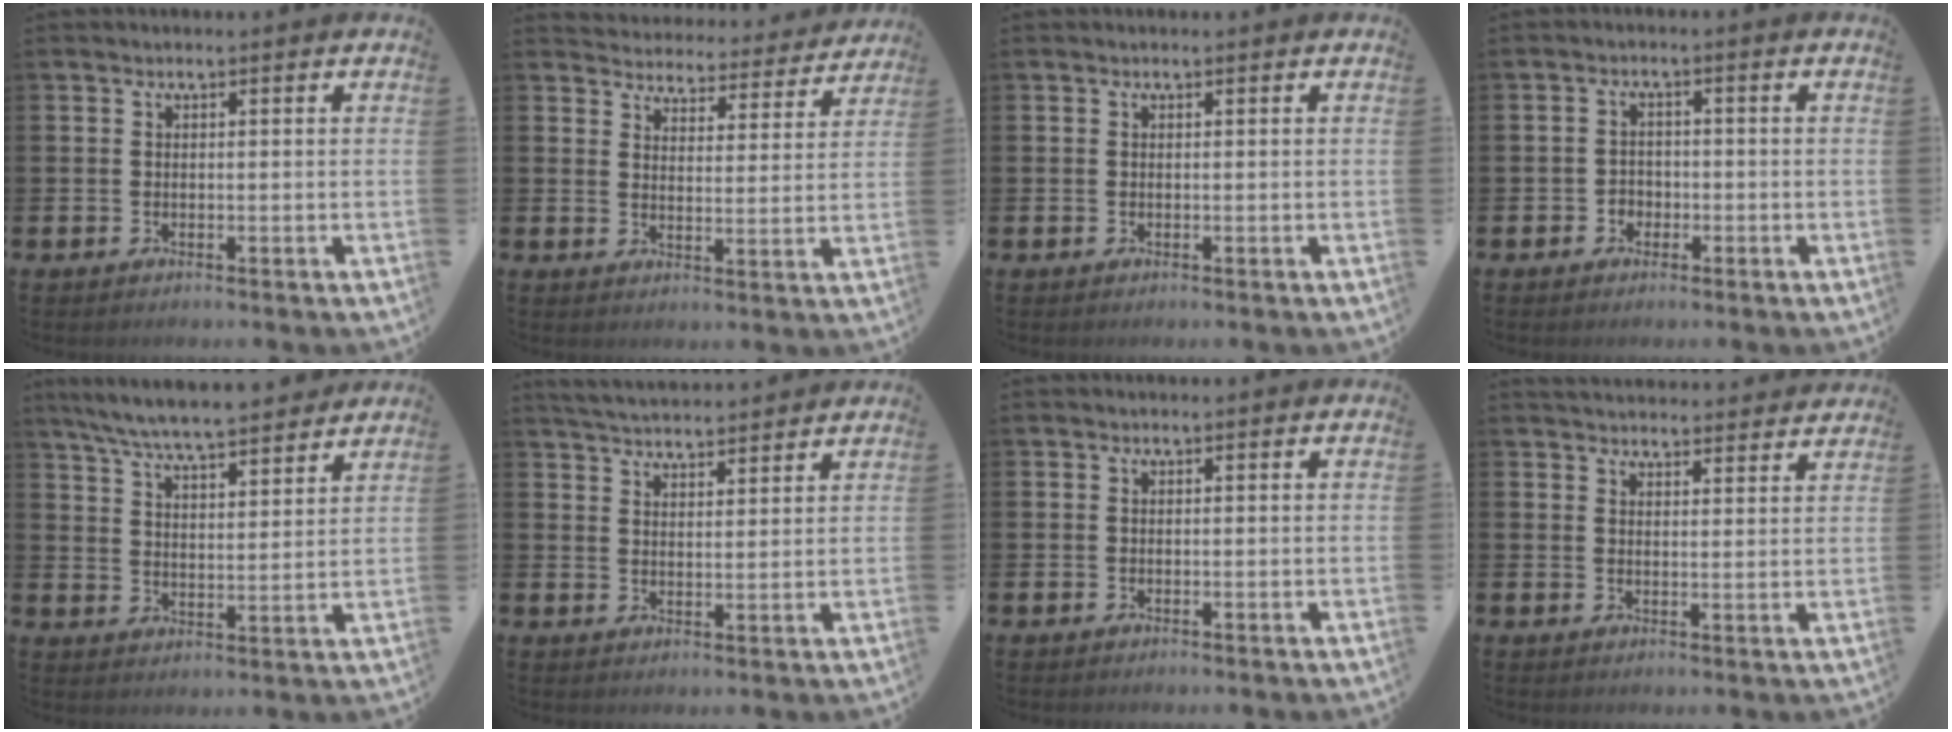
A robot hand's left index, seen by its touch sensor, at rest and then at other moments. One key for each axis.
{"total": 4.4, "fx": 4.3, "fy": 0.9, "fz": 0.0, "tx": -0.008, "ty": -0.042, "tz": 0.069}
{"total": 0.0}
{"total": 1.9, "fx": -1.0, "fy": 1.6, "fz": 0.4, "tx": -0.008, "ty": 0.002, "tz": -0.024}
{"total": 7.4, "fx": 7.1, "fy": 0.4, "fz": 2.1, "tx": -0.068, "ty": -0.042, "tz": 0.128}
{"total": 4.3, "fx": 4.3, "fy": 0.2, "fz": 0.1, "tx": -0.010, "ty": -0.027, "tz": 0.077}
{"total": 0.0}
{"total": 3.6, "fx": 3.6, "fy": 0.4, "fz": 0.0, "tx": -0.004, "ty": -0.022, "tz": 0.066}